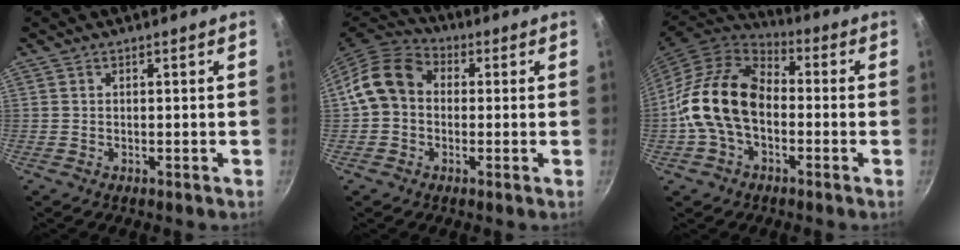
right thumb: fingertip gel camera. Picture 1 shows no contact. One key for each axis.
{"total": 10.4, "fx": 0.4, "fy": 8.4, "fz": 6.1, "tx": -0.086, "ty": 0.028, "tz": -0.015}
{"total": 16.2, "fx": -1.8, "fy": 10.9, "fz": 11.9, "tx": -0.193, "ty": 0.038, "tz": -0.049}